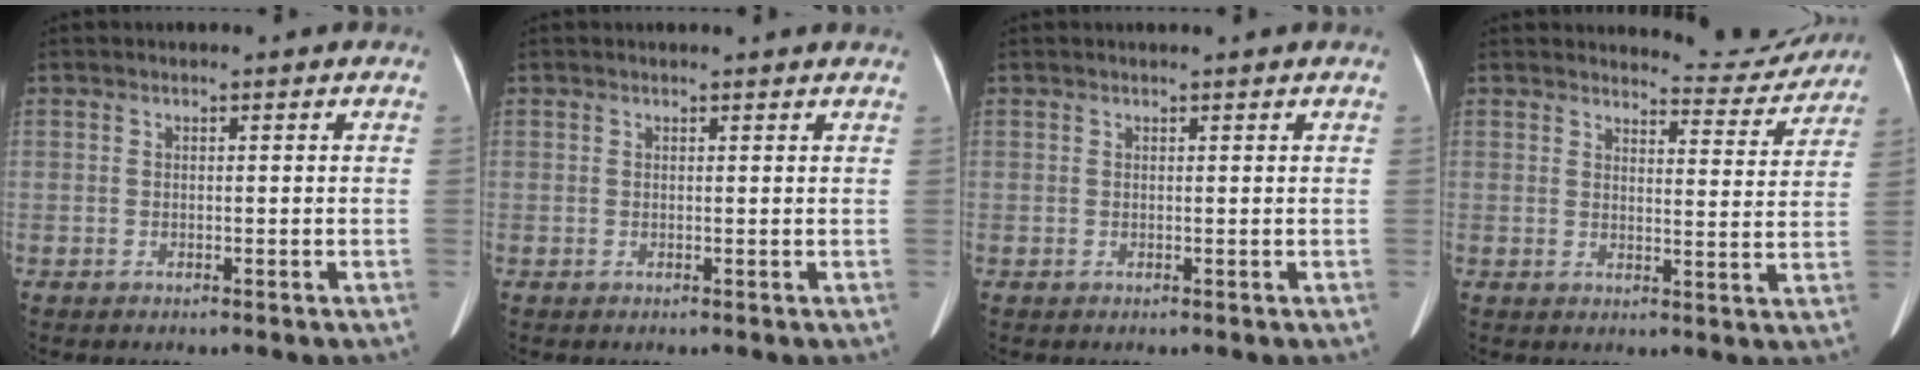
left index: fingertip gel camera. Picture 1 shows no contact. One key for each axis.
{"total": 3.3, "fx": 3.2, "fy": -0.2, "fz": 0.9, "tx": -0.010, "ty": -0.012, "tz": 0.021}
{"total": 1.9, "fx": 1.7, "fy": -0.3, "fz": 0.7, "tx": -0.008, "ty": -0.008, "tz": 0.016}
{"total": 7.4, "fx": 7.4, "fy": 1.0, "fz": -0.1, "tx": 0.011, "ty": -0.041, "tz": 0.079}